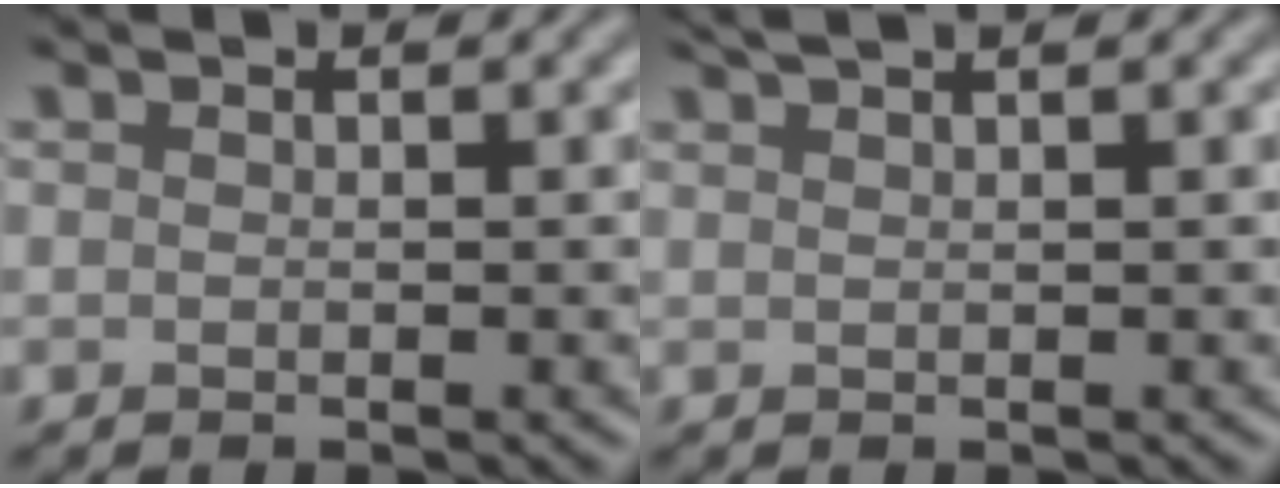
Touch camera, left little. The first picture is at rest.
{"total": 1.7, "force": [1.4, 0.0, 0.9], "torque": [-0.014, 0.008, 0.027]}